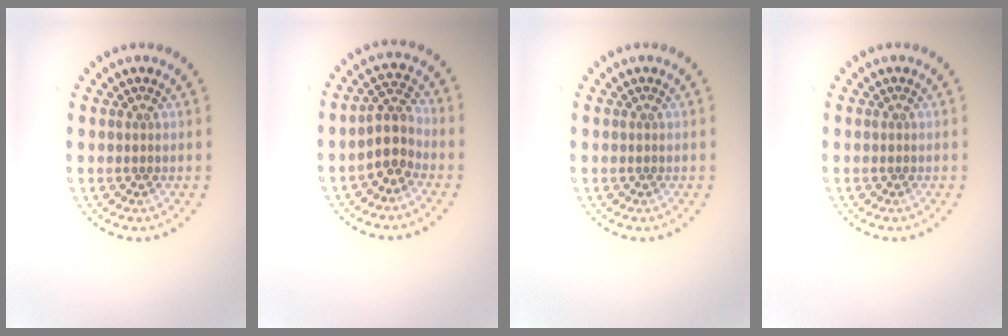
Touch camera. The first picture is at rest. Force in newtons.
{"total": 2.8, "press": 2.3, "slide": 1.6}
{"total": 0.0}
{"total": 0.0}